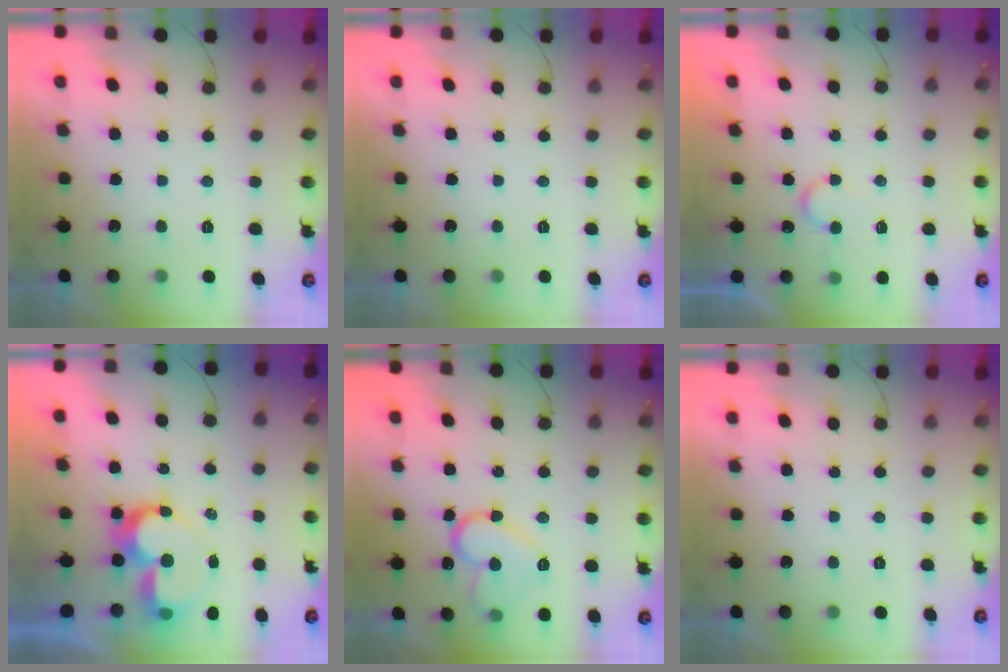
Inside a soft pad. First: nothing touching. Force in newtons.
{"total": 0.0}
{"total": 5.9, "press": 5.9, "slide": 0.4}
{"total": 10.5, "press": 10.4, "slide": 0.8}
{"total": 14.7, "press": 14.6, "slide": 1.3}
{"total": 0.0}